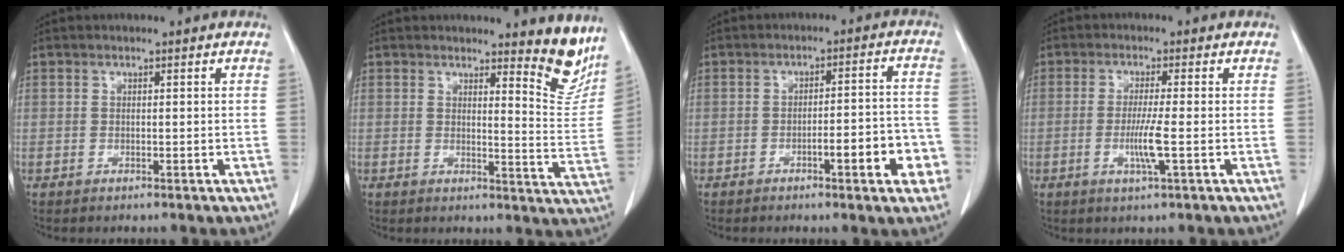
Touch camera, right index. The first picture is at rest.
{"total": 7.3, "force": [6.7, 0.9, 2.9], "torque": [-0.019, -0.055, 0.063]}
{"total": 8.3, "force": [-3.5, 1.5, 7.4], "torque": [-0.087, 0.020, -0.041]}
{"total": 4.6, "force": [-1.1, -0.5, 4.5], "torque": [-0.090, -0.011, -0.022]}